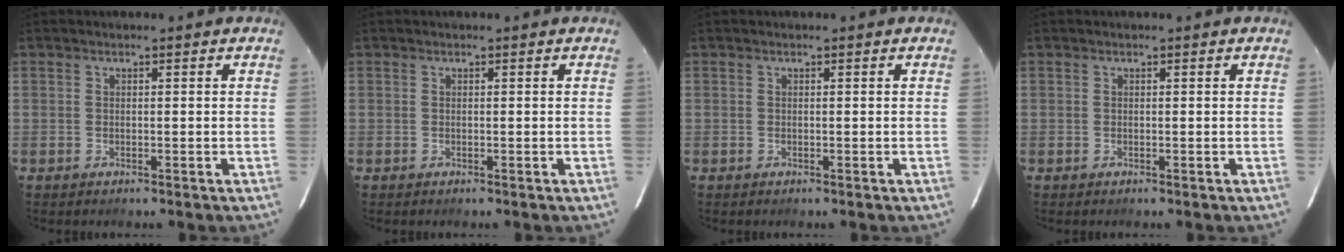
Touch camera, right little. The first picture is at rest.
{"total": 0.0}
{"total": 0.0}
{"total": 0.0}